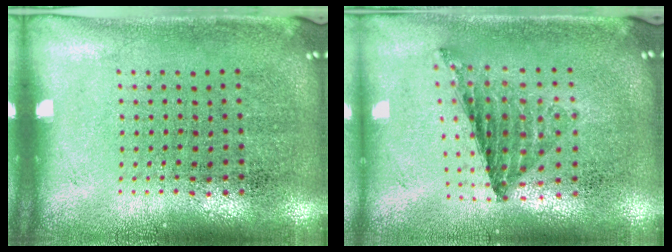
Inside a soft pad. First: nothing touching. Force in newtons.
{"total": 0.8, "press": 0.8, "slide": 0.1}